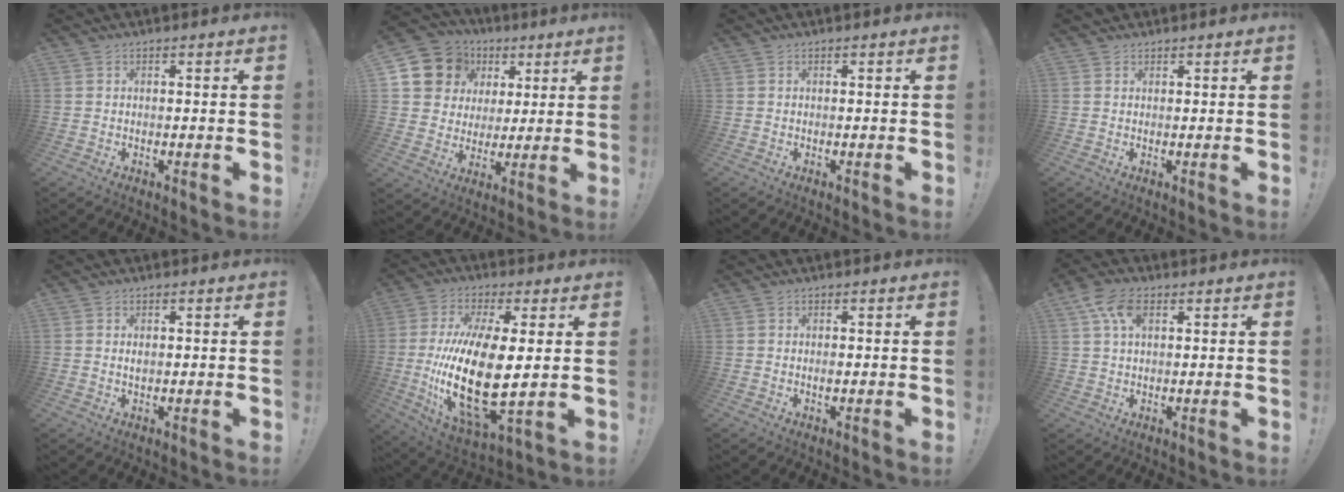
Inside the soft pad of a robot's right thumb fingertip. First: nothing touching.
{"total": 11.9, "force": [4.8, 10.4, 3.2], "torque": [-0.047, -0.022, 0.106]}
{"total": 0.0}
{"total": 1.1, "force": [0.9, 0.7, 0.1], "torque": [0.003, -0.003, 0.017]}
{"total": 1.0, "force": [0.1, 0.7, 0.8], "torque": [-0.009, 0.001, 0.000]}
{"total": 23.6, "force": [-0.8, 9.6, 21.6], "torque": [-0.429, -0.024, -0.008]}
{"total": 0.9, "force": [-0.3, 0.5, 0.8], "torque": [-0.007, -0.002, -0.006]}
{"total": 7.8, "force": [3.0, 4.6, 5.5], "torque": [-0.101, 0.000, 0.058]}